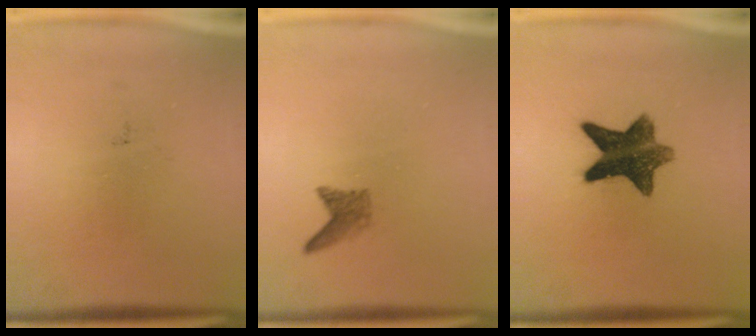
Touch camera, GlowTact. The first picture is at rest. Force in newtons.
{"total": 1.7}
{"total": 10.7}